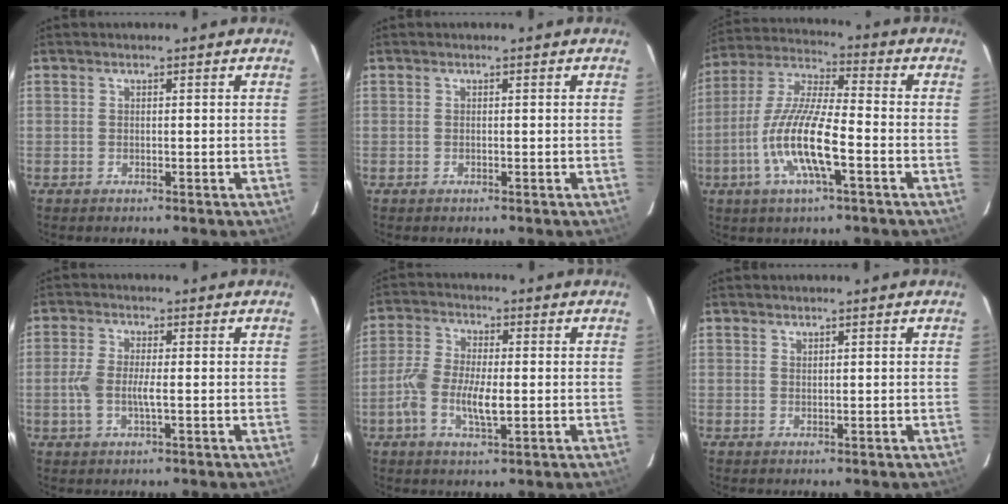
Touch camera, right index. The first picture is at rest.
{"total": 0.0}
{"total": 13.9, "force": [-4.7, 2.7, 12.8], "torque": [-0.263, -0.008, -0.095]}
{"total": 4.8, "force": [-0.8, 1.5, 4.5], "torque": [-0.099, 0.000, -0.015]}
{"total": 7.7, "force": [-1.7, 3.0, 6.8], "torque": [-0.145, 0.001, -0.038]}
{"total": 0.5, "force": [0.5, 0.1, 0.0], "torque": [-0.001, 0.001, 0.011]}